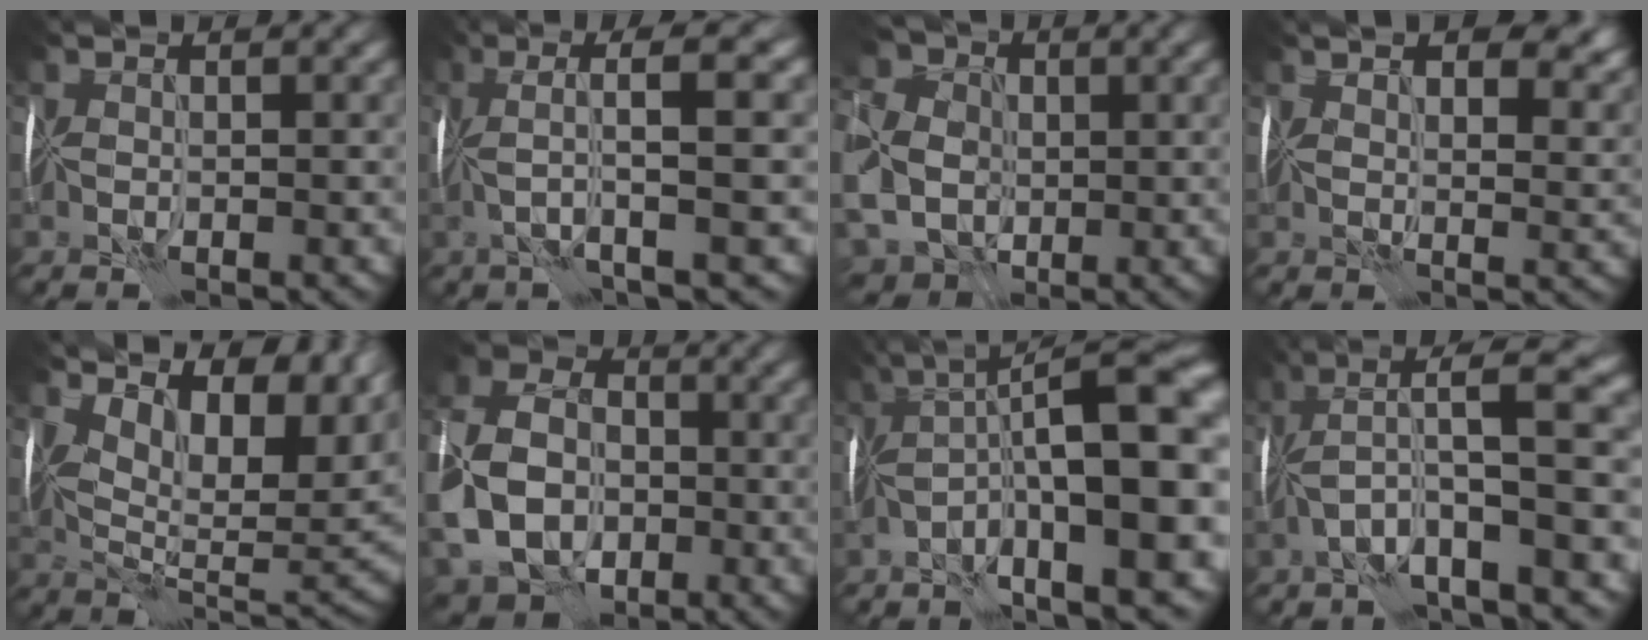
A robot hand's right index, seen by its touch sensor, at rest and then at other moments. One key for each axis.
{"total": 5.5, "fx": 0.6, "fy": 0.6, "fz": 5.4, "tx": -0.101, "ty": 0.024, "tz": 0.006}
{"total": 10.5, "fx": -0.7, "fy": 8.5, "fz": 6.2, "tx": -0.149, "ty": -0.002, "tz": -0.014}
{"total": 9.2, "fx": 5.2, "fy": 4.4, "fz": 6.2, "tx": -0.065, "ty": 0.014, "tz": 0.065}
{"total": 14.2, "fx": 6.7, "fy": 6.8, "fz": 10.4, "tx": -0.158, "ty": 0.000, "tz": 0.129}
{"total": 11.9, "fx": -2.6, "fy": 9.1, "fz": 7.3, "tx": -0.173, "ty": -0.011, "tz": -0.064}
{"total": 15.0, "fx": -2.1, "fy": 4.3, "fz": 14.2, "tx": -0.228, "ty": 0.034, "tz": -0.033}
{"total": 8.7, "fx": -0.6, "fy": 1.8, "fz": 8.5, "tx": -0.142, "ty": 0.036, "tz": -0.026}